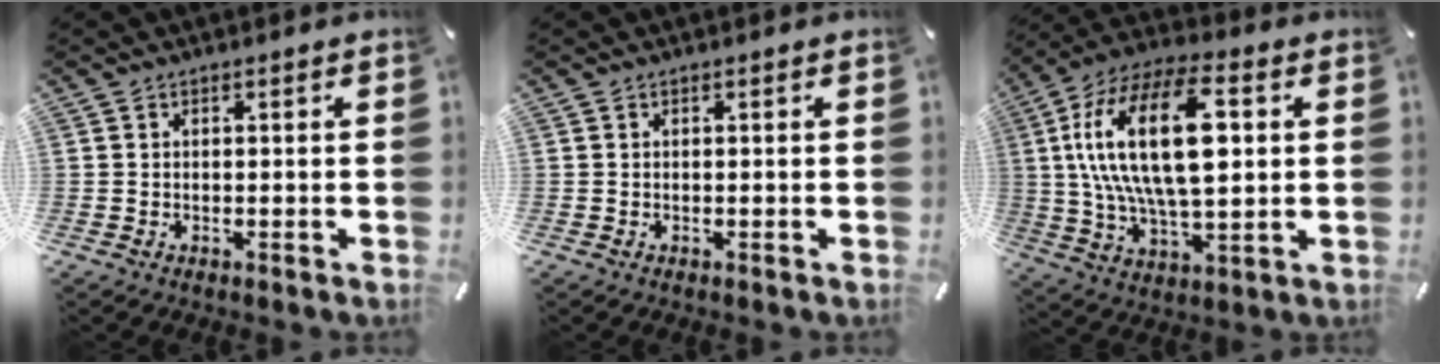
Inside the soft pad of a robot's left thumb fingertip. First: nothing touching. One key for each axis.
{"total": 0.0}
{"total": 23.2, "fx": 4.3, "fy": 10.8, "fz": 20.1, "tx": -0.415, "ty": -0.005, "tz": 0.057}